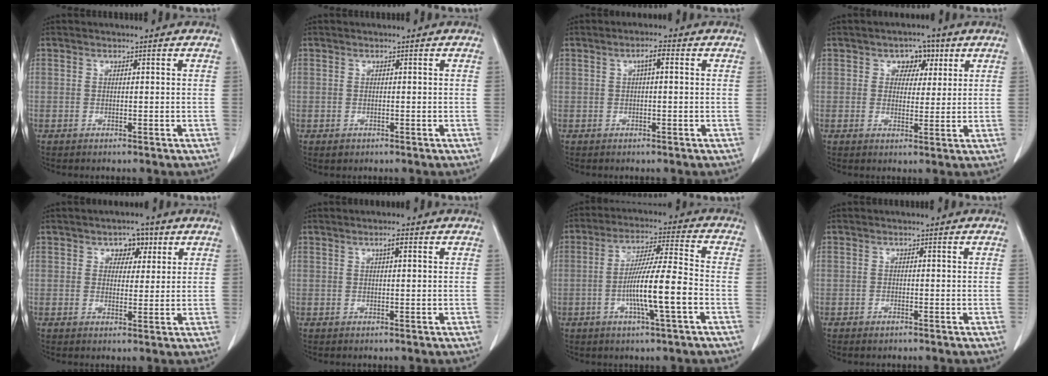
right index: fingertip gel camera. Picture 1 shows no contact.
{"total": 0.8, "force": [-0.3, 0.7, 0.1], "torque": [-0.004, 0.003, -0.002]}
{"total": 2.2, "force": [0.5, 0.4, 2.1], "torque": [-0.036, 0.005, 0.008]}
{"total": 4.3, "force": [1.9, 3.1, 2.3], "torque": [-0.026, 0.009, 0.027]}
{"total": 3.9, "force": [1.9, 2.6, 2.3], "torque": [-0.026, 0.009, 0.026]}
{"total": 1.4, "force": [0.6, 0.2, 1.3], "torque": [-0.023, 0.003, 0.008]}
{"total": 11.0, "force": [-3.0, 0.1, 10.6], "torque": [-0.195, 0.000, -0.058]}
{"total": 0.8, "force": [-0.5, 0.5, 0.3], "torque": [-0.002, 0.001, -0.004]}